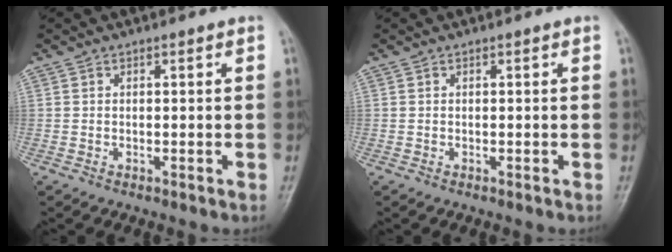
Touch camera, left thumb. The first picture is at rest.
{"total": 0.0}